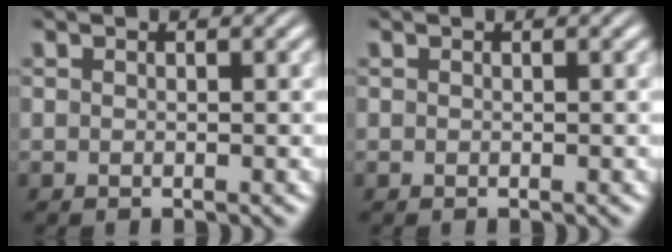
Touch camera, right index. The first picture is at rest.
{"total": 0.0}